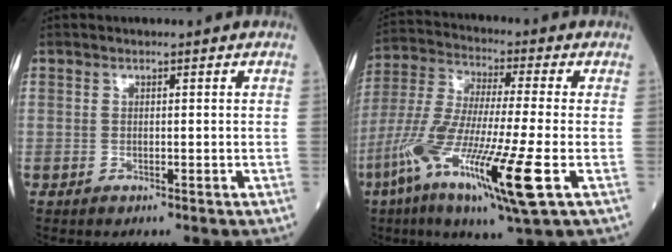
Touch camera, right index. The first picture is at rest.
{"total": 18.2, "force": [-7.2, 0.9, 16.7], "torque": [-0.359, -0.046, -0.137]}